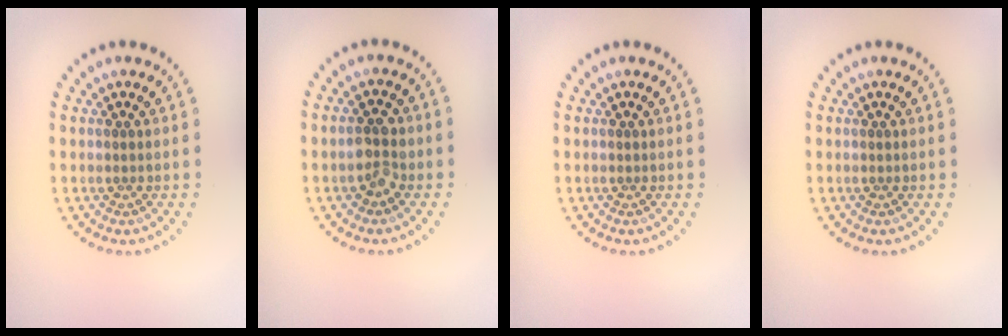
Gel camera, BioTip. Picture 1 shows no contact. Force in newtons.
{"total": 2.5, "press": 2.5, "slide": 0.4}
{"total": 0.0}
{"total": 0.0}